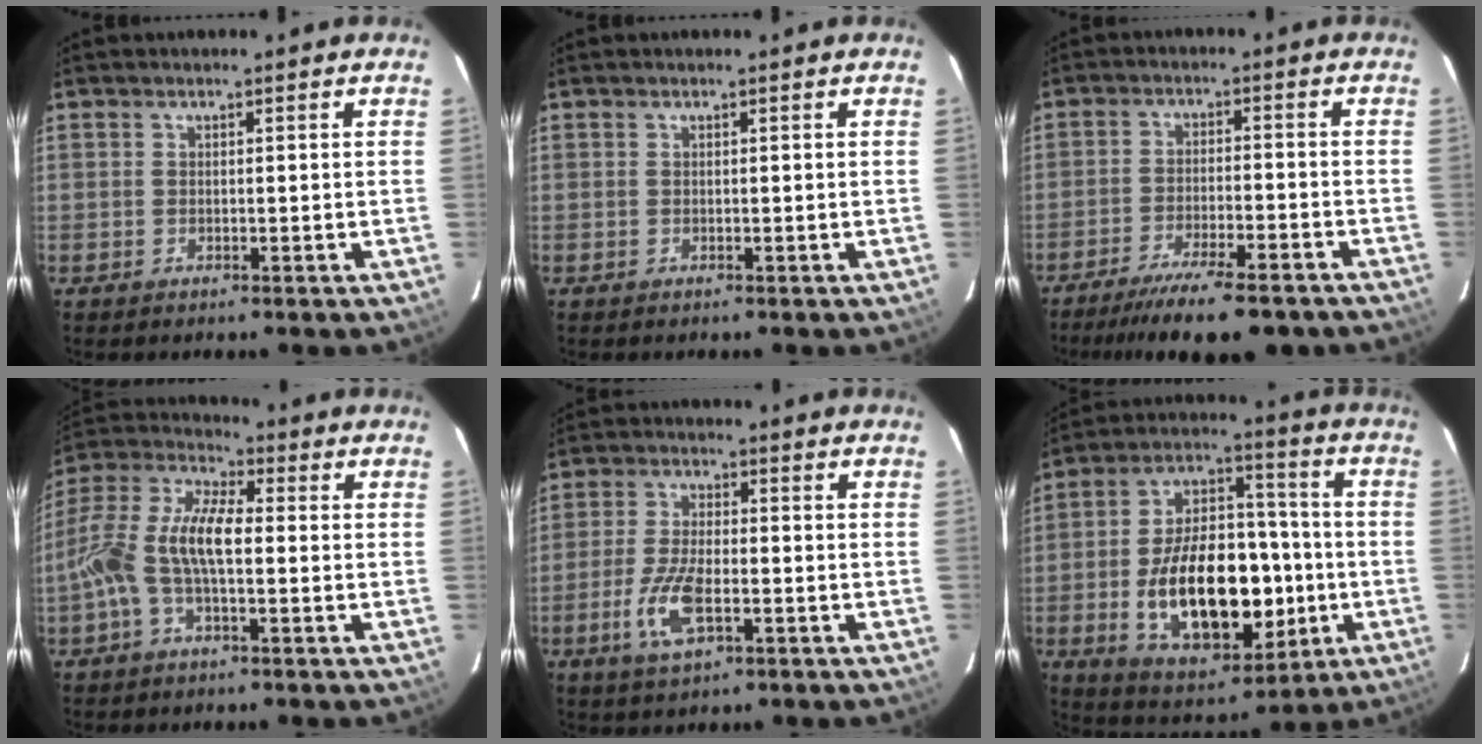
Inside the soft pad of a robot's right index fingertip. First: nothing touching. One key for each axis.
{"total": 0.0}
{"total": 15.3, "fx": -12.6, "fy": 2.8, "fz": 8.2, "tx": -0.161, "ty": -0.030, "tz": -0.187}
{"total": 12.5, "fx": -1.8, "fy": 4.5, "fz": 11.5, "tx": -0.239, "ty": 0.013, "tz": -0.040}
{"total": 8.9, "fx": -3.2, "fy": 3.5, "fz": 7.5, "tx": -0.163, "ty": -0.006, "tz": -0.061}
{"total": 22.0, "fx": -4.4, "fy": 12.4, "fz": 17.7, "tx": -0.324, "ty": 0.019, "tz": -0.050}